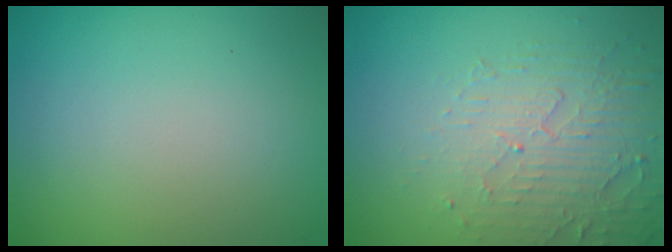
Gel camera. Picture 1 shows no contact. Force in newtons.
{"total": 5.0, "press": 3.3, "slide": 3.8}